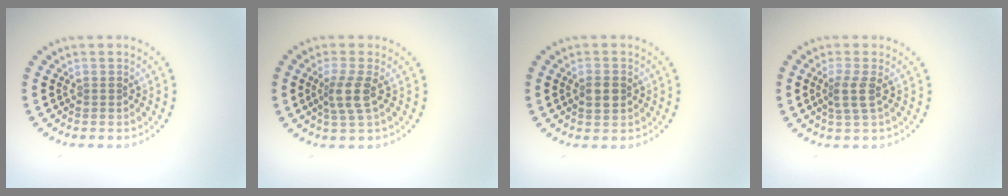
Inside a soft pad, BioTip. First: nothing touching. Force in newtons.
{"total": 2.5, "press": 2.0, "slide": 1.4}
{"total": 2.0, "press": 2.0, "slide": 0.1}
{"total": 2.0, "press": 1.6, "slide": 1.2}